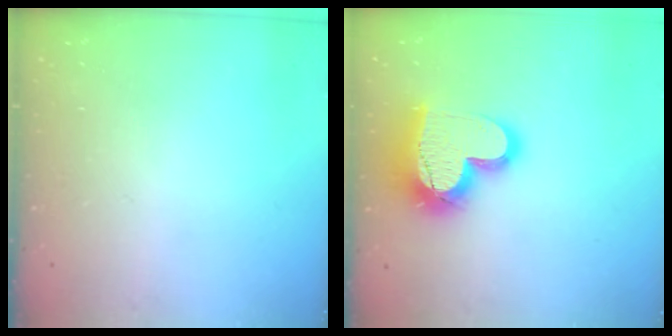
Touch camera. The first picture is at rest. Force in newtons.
{"total": 19.2, "press": 19.2, "slide": 1.5}